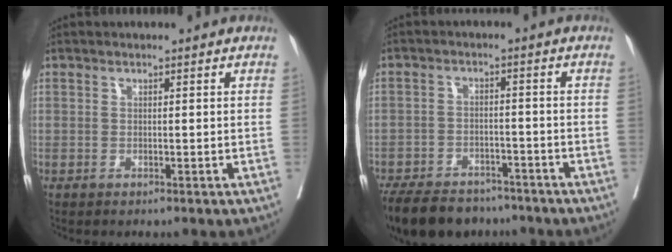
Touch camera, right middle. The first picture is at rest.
{"total": 13.6, "force": [-11.0, 6.1, 5.1], "torque": [-0.103, -0.007, -0.158]}